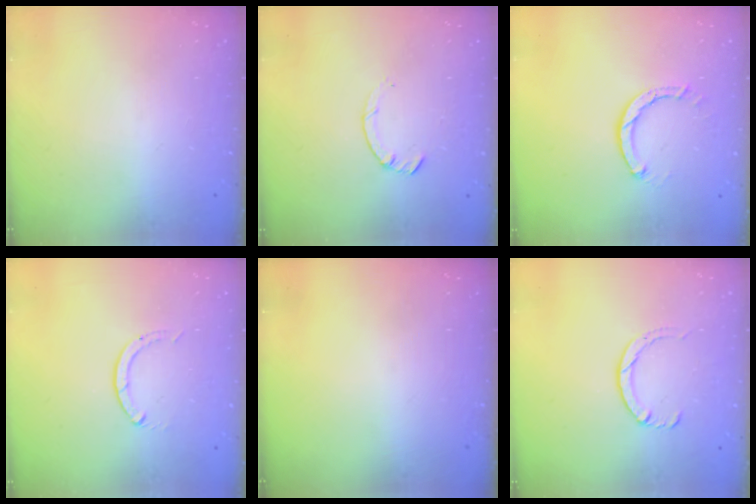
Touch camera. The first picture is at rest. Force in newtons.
{"total": 1.4, "press": 1.4, "slide": 0.2}
{"total": 3.5, "press": 3.5, "slide": 0.3}
{"total": 0.0}
{"total": 0.0}
{"total": 2.9, "press": 2.8, "slide": 0.4}